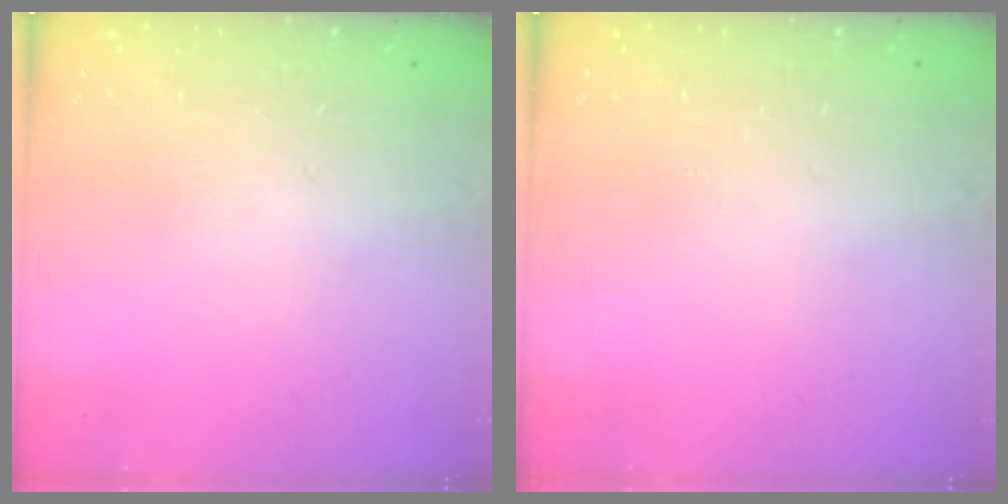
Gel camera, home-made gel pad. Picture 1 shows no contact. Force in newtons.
{"total": 0.0}